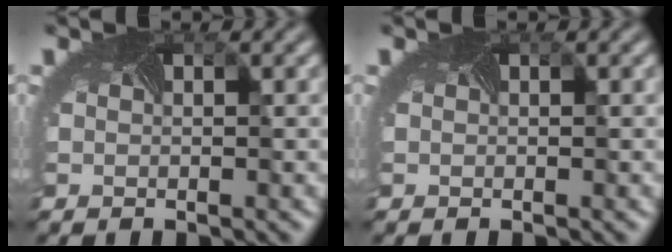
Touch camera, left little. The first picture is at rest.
{"total": 0.0}